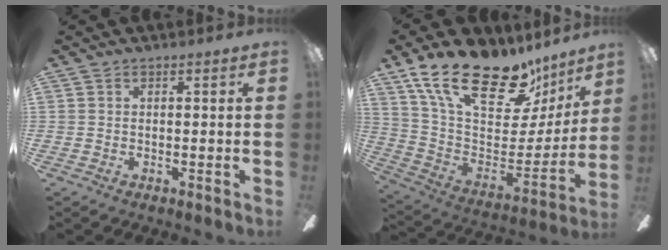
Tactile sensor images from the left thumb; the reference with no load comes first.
{"total": 25.2, "force": [17.4, 10.7, 14.8], "torque": [-0.242, -0.112, 0.311]}